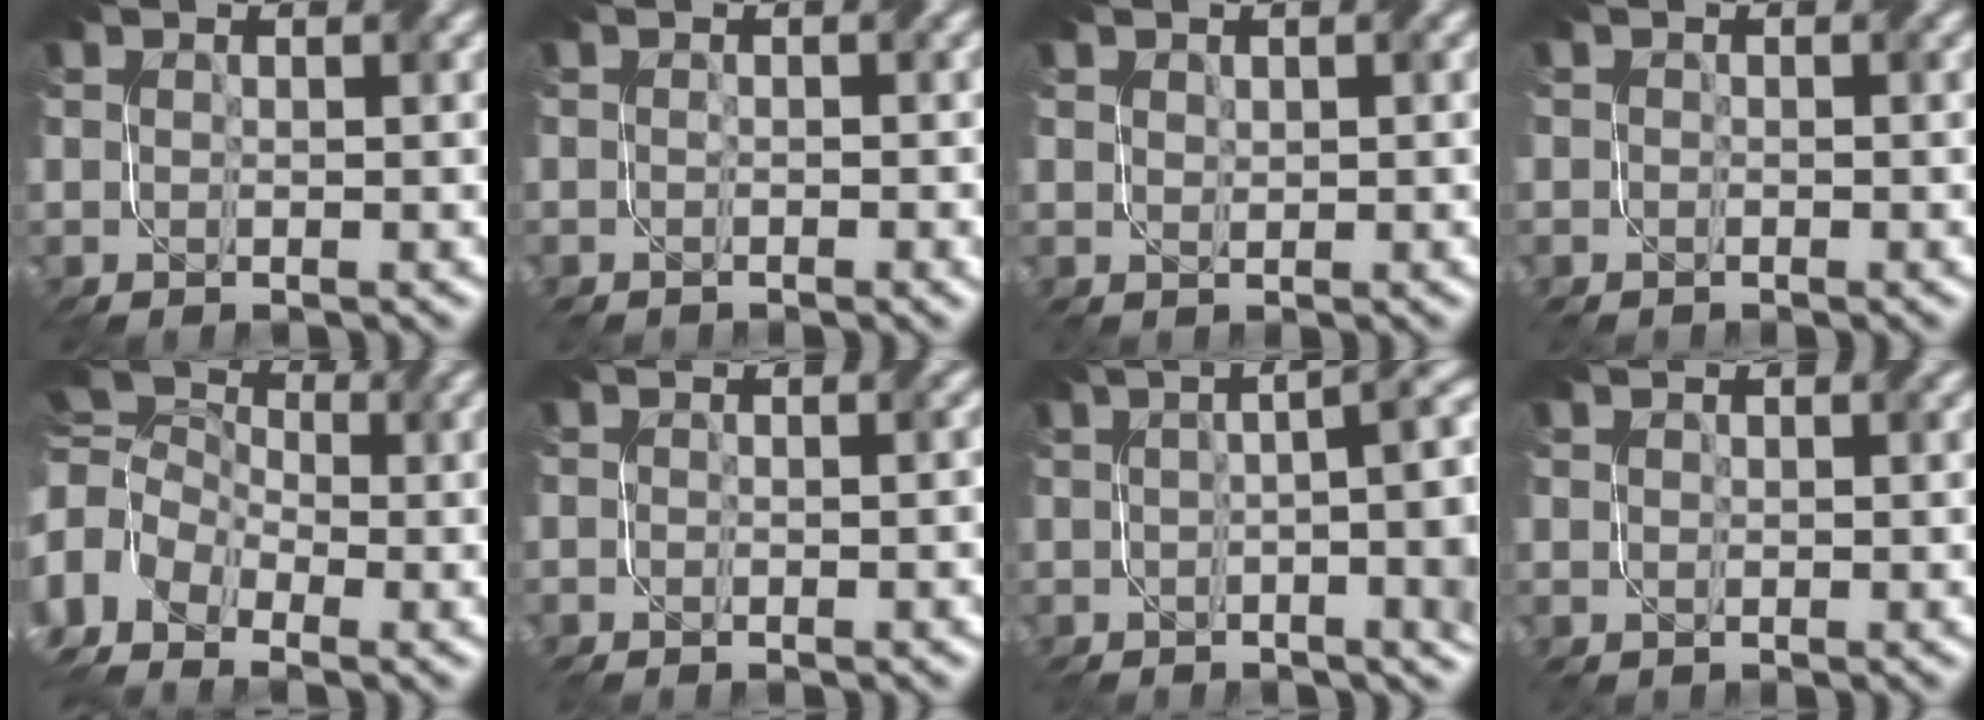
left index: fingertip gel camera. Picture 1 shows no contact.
{"total": 1.8, "force": [-1.8, -0.1, -0.3], "torque": [0.003, -0.005, -0.009]}
{"total": 1.1, "force": [-0.6, -0.1, -0.9], "torque": [0.011, -0.002, 0.014]}
{"total": 1.6, "force": [-1.2, 0.2, -1.0], "torque": [0.023, -0.007, -0.004]}
{"total": 7.4, "force": [-2.9, 5.5, 4.0], "torque": [-0.092, 0.008, -0.042]}
{"total": 1.9, "force": [-1.9, -0.1, -0.4], "torque": [0.018, 0.000, -0.016]}
{"total": 9.6, "force": [-0.6, 3.0, 9.1], "torque": [-0.069, 0.025, -0.006]}
{"total": 1.4, "force": [-1.0, 0.0, -1.0], "torque": [0.017, -0.002, 0.004]}